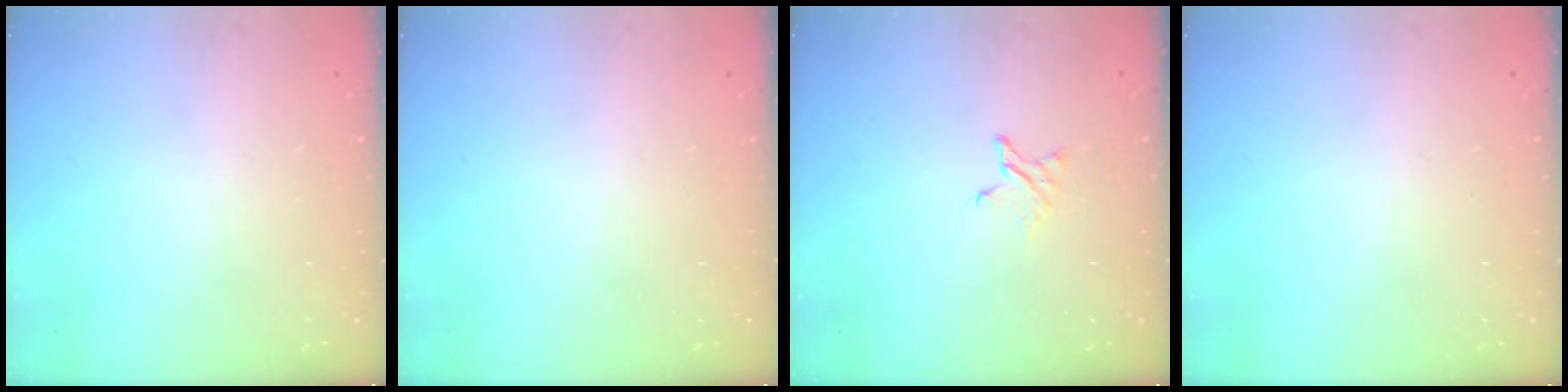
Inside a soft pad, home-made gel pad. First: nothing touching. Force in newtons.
{"total": 0.0}
{"total": 2.3, "press": 2.3, "slide": 0.2}
{"total": 0.0}